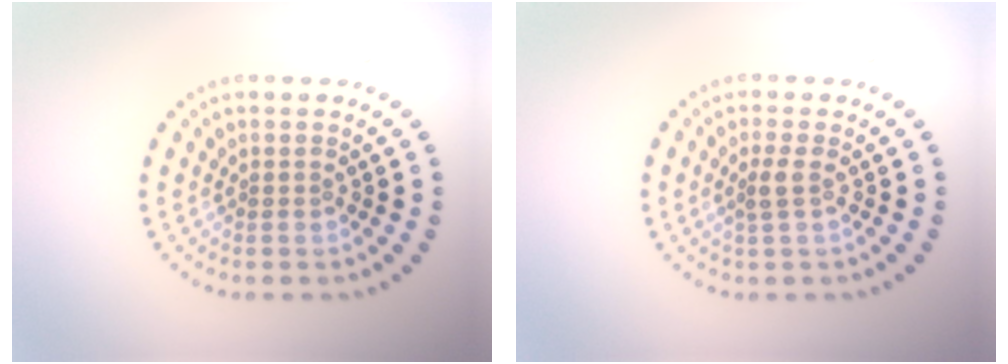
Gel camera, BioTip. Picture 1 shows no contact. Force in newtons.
{"total": 1.4, "press": 1.1, "slide": 0.8}